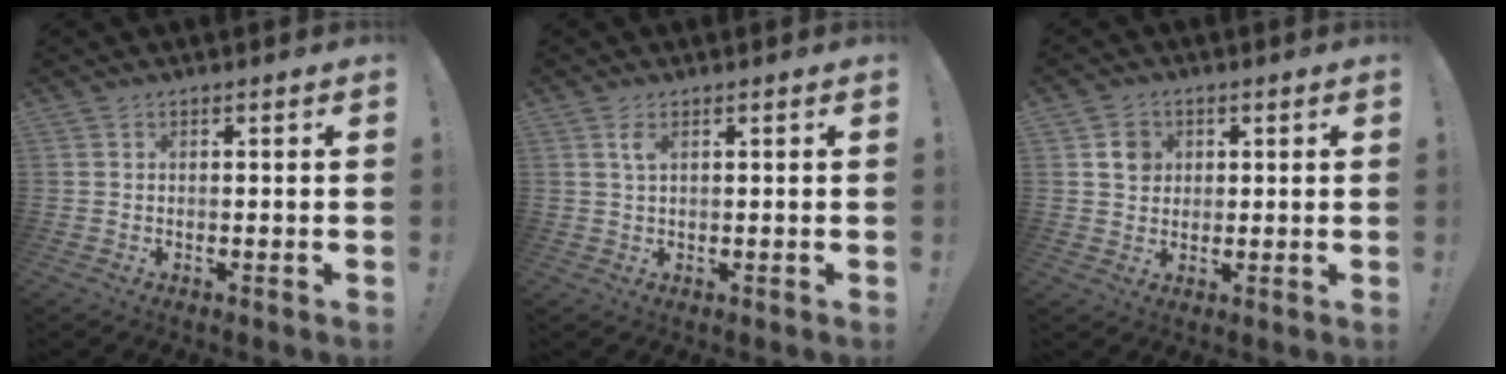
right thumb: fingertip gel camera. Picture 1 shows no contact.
{"total": 1.6, "force": [0.3, 0.4, 1.5], "torque": [-0.023, 0.000, 0.002]}
{"total": 5.5, "force": [1.9, 5.0, 1.5], "torque": [-0.002, -0.008, 0.033]}